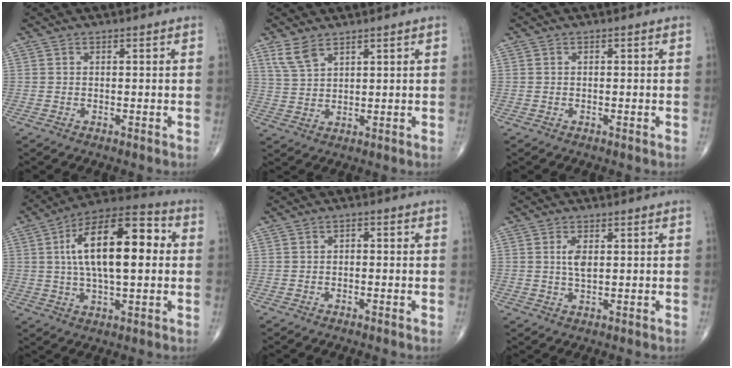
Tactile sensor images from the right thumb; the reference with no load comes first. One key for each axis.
{"total": 4.5, "fx": 3.2, "fy": 1.9, "fz": 2.6, "tx": -0.052, "ty": -0.012, "tz": 0.072}
{"total": 0.0}
{"total": 19.5, "fx": 2.8, "fy": 8.3, "fz": 17.4, "tx": -0.276, "ty": 0.026, "tz": 0.038}
{"total": 1.1, "fx": -0.1, "fy": 0.8, "fz": 0.8, "tx": -0.007, "ty": 0.006, "tz": -0.006}
{"total": 3.4, "fx": 0.8, "fy": 1.6, "fz": 2.9, "tx": -0.053, "ty": -0.005, "tz": 0.015}